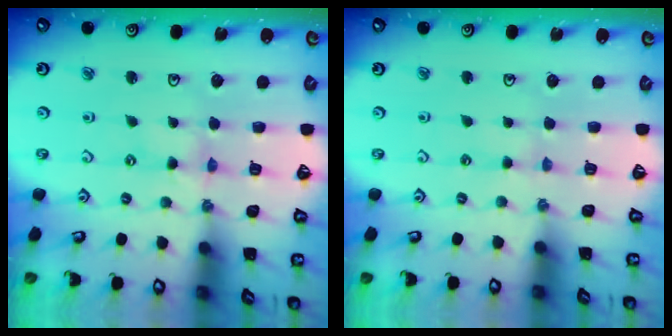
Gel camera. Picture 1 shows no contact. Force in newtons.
{"total": 1.0, "press": 1.0, "slide": 0.2}